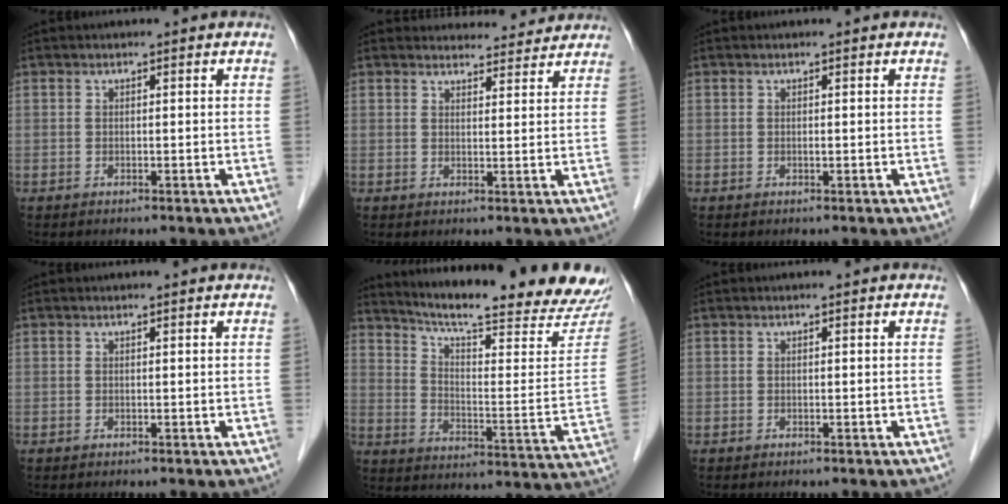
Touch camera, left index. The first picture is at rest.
{"total": 6.3, "force": [6.2, 1.5, 0.3], "torque": [0.004, 0.004, 0.067]}
{"total": 0.0}
{"total": 0.7, "force": [0.7, 0.1, 0.1], "torque": [-0.006, 0.005, 0.008]}
{"total": 25.7, "force": [23.6, 1.1, 10.2], "torque": [-0.158, -0.091, 0.302]}
{"total": 0.0}